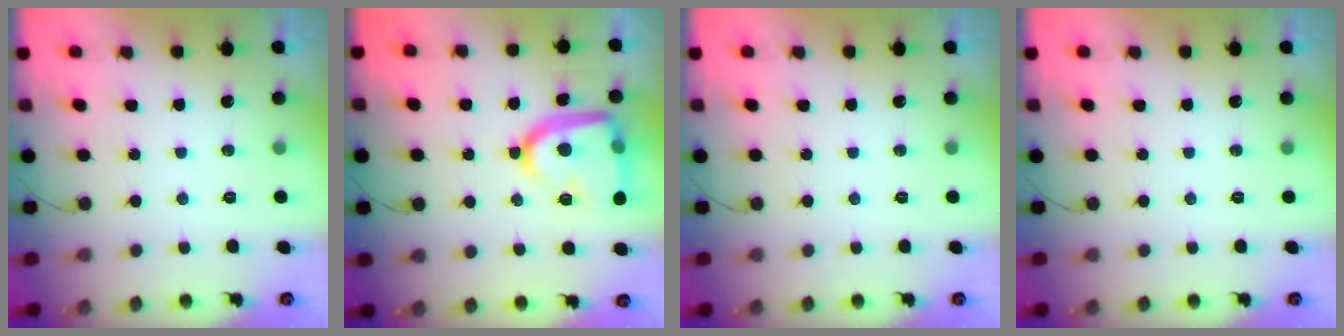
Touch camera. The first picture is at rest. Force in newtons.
{"total": 16.8, "press": 16.8, "slide": 1.0}
{"total": 0.0}
{"total": 0.0}